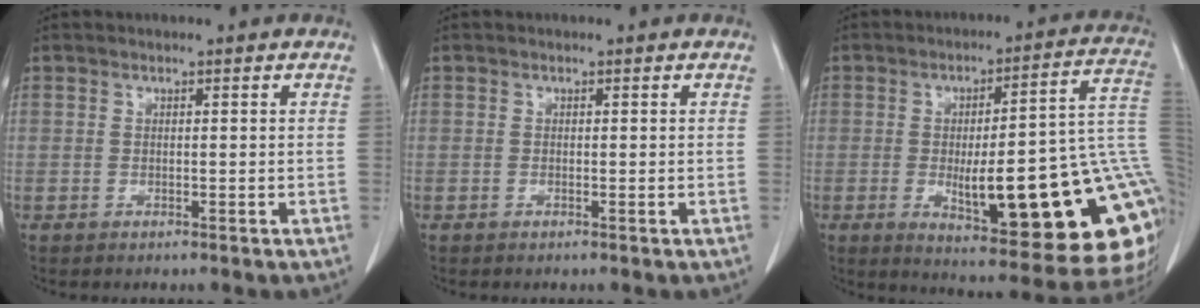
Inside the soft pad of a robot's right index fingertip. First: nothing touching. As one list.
[{"total": 0.0}, {"total": 27.4, "force": [-5.1, 5.2, 26.4], "torque": [-0.241, 0.006, -0.064]}]